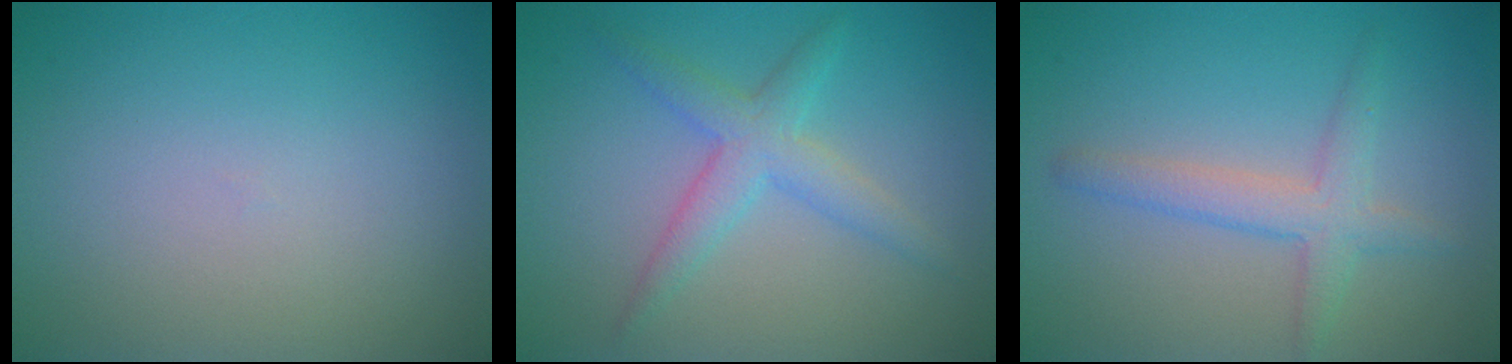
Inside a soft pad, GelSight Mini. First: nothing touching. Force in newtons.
{"total": 3.1, "press": 3.1, "slide": 0.1}
{"total": 2.8, "press": 2.8, "slide": 0.2}